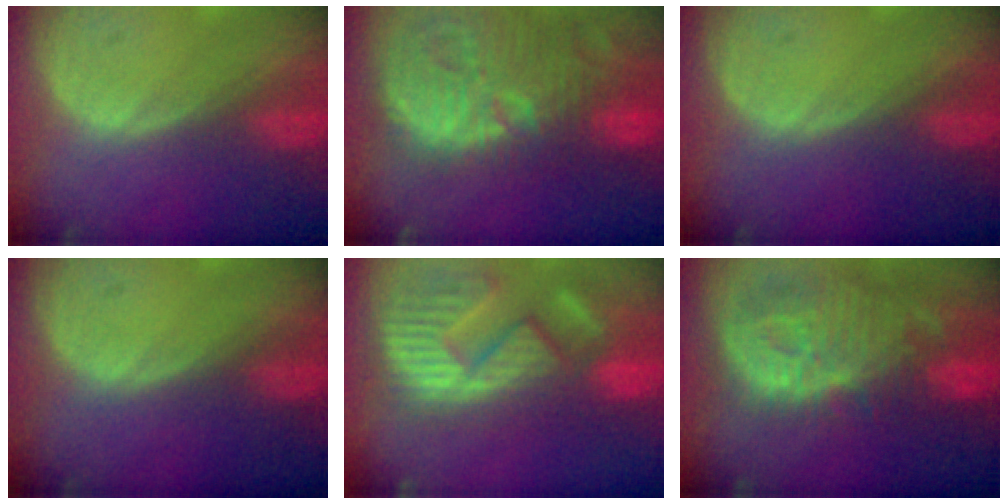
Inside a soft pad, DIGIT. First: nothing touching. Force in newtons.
{"total": 15.2, "press": 13.3, "slide": 7.4}
{"total": 0.0}
{"total": 0.0}
{"total": 12.7, "press": 11.9, "slide": 4.5}
{"total": 13.6, "press": 11.8, "slide": 6.6}